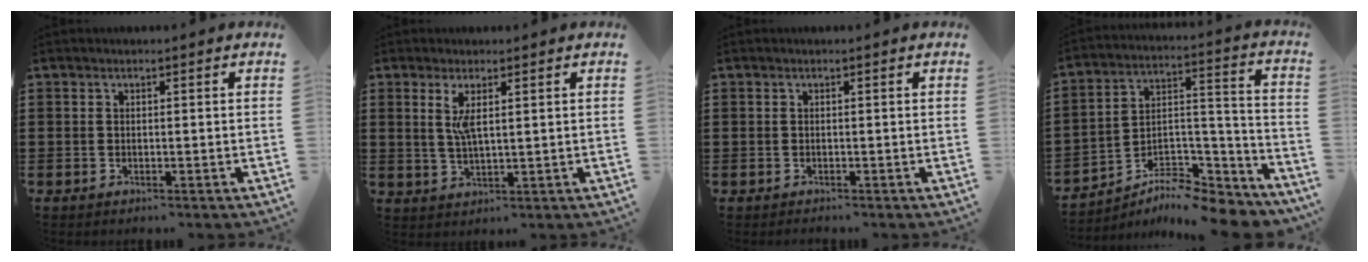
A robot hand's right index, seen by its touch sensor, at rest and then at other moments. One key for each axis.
{"total": 3.5, "fx": 1.2, "fy": 0.9, "fz": 3.2, "tx": -0.066, "ty": 0.003, "tz": 0.018}
{"total": 0.6, "fx": -0.4, "fy": 0.4, "fz": -0.1, "tx": 0.001, "ty": 0.005, "tz": -0.010}
{"total": 7.4, "fx": -6.7, "fy": 2.1, "fz": 2.2, "tx": -0.032, "ty": 0.010, "tz": -0.129}